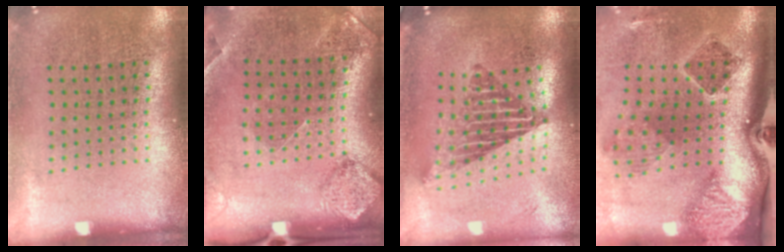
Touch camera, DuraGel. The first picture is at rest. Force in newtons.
{"total": 1.7, "press": 1.4, "slide": 1.0}
{"total": 2.1, "press": 1.5, "slide": 1.4}
{"total": 2.7, "press": 1.8, "slide": 2.1}